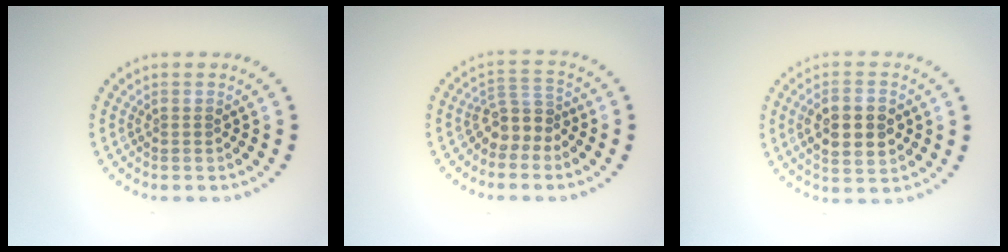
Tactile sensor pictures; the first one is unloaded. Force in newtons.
{"total": 2.8, "press": 2.2, "slide": 1.7}
{"total": 5.2, "press": 5.2, "slide": 0.3}